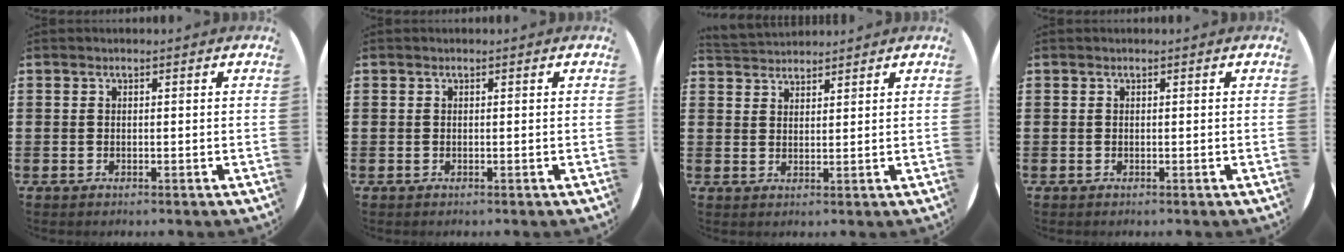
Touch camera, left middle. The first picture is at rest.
{"total": 0.0}
{"total": 2.6, "force": [2.6, 0.5, -0.3], "torque": [0.000, -0.003, 0.049]}
{"total": 0.0}